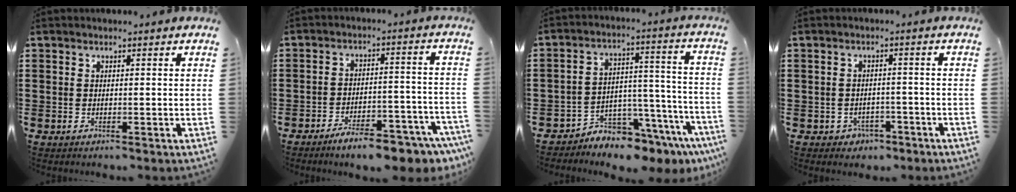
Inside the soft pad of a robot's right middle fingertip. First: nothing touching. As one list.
[{"total": 7.9, "force": [-6.6, 1.2, 4.2], "torque": [-0.063, 0.009, -0.119]}, {"total": 5.4, "force": [-5.2, 1.5, 0.3], "torque": [-0.012, 0.004, -0.103]}, {"total": 1.9, "force": [-1.5, 1.2, 0.2], "torque": [-0.012, 0.000, -0.035]}]